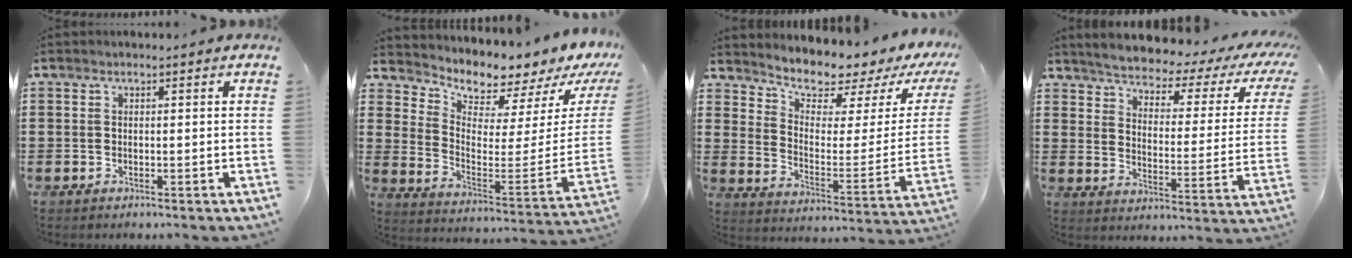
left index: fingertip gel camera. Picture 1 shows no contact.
{"total": 4.3, "force": [4.2, 0.1, -0.4], "torque": [-0.011, -0.069, 0.064]}
{"total": 5.0, "force": [4.8, 1.1, 0.8], "torque": [-0.040, -0.047, 0.077]}
{"total": 3.2, "force": [2.8, 0.2, 1.5], "torque": [-0.048, -0.028, 0.038]}